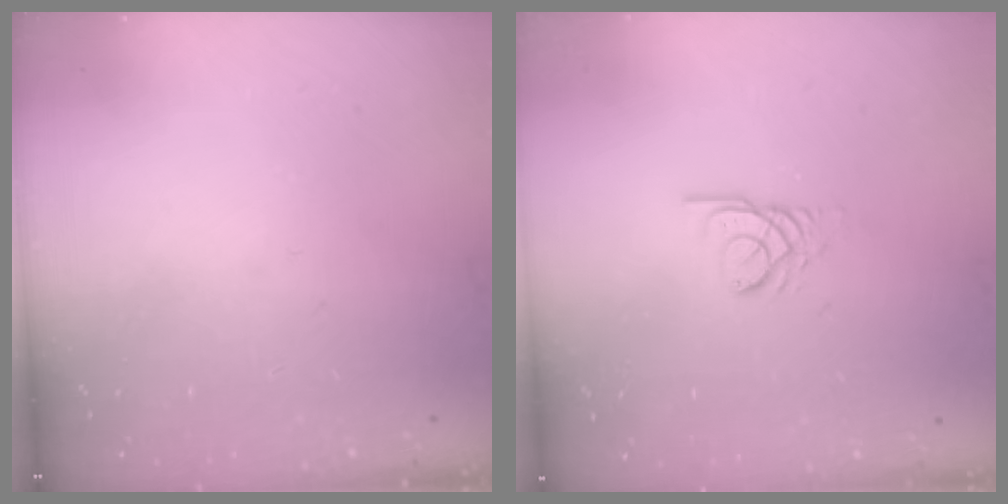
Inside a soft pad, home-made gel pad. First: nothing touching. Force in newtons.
{"total": 2.6, "press": 2.6, "slide": 0.1}